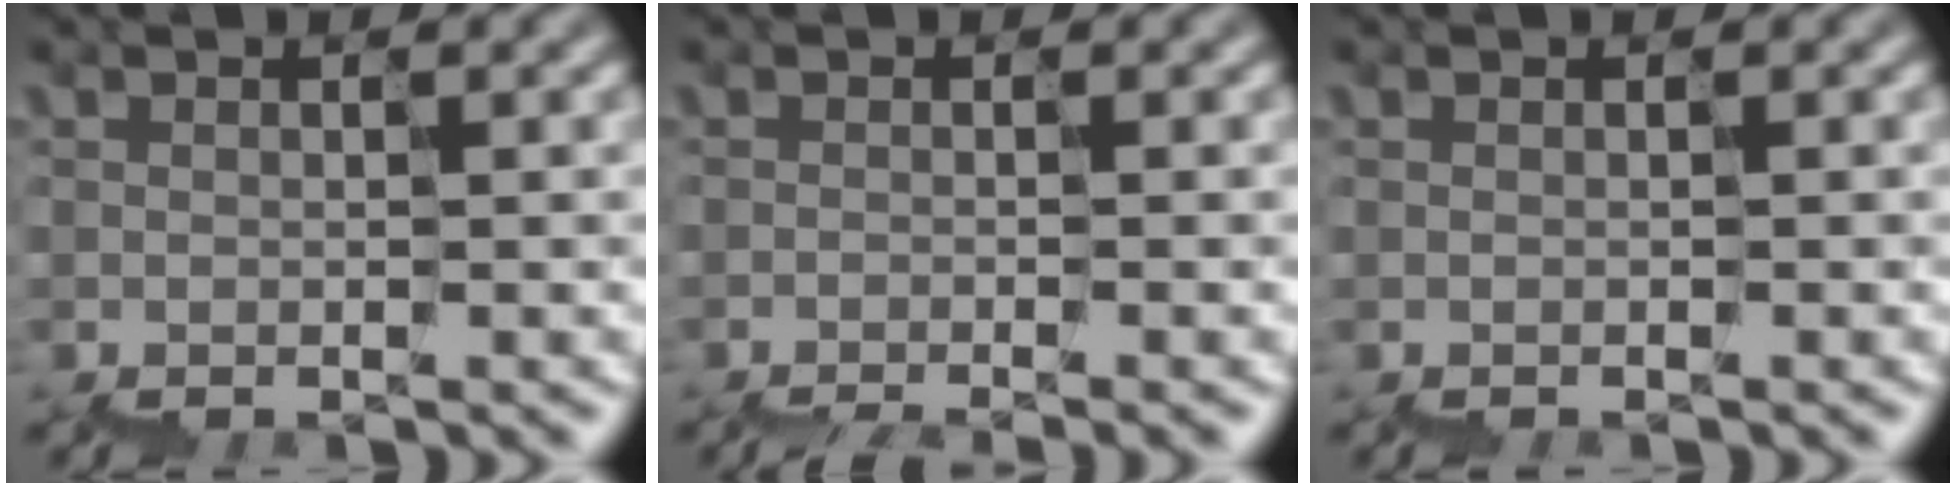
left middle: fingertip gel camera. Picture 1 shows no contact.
{"total": 1.2, "force": [-1.1, -0.1, 0.2], "torque": [-0.008, -0.015, -0.021]}
{"total": 0.0}